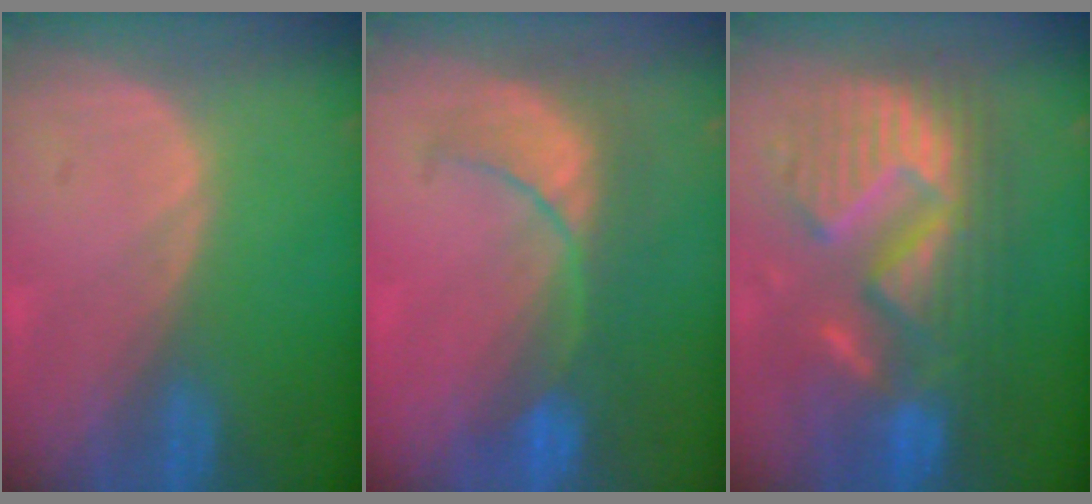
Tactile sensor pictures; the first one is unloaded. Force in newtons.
{"total": 7.9, "press": 7.8, "slide": 1.3}
{"total": 13.2, "press": 13.2, "slide": 1.3}